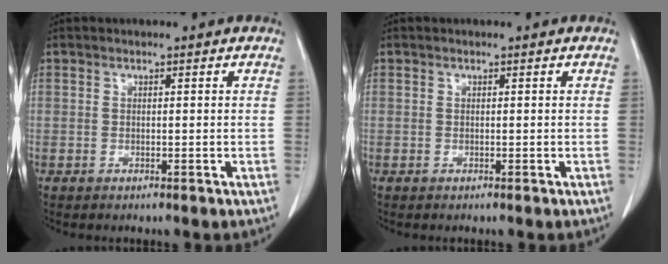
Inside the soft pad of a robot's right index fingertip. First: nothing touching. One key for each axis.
{"total": 0.0}